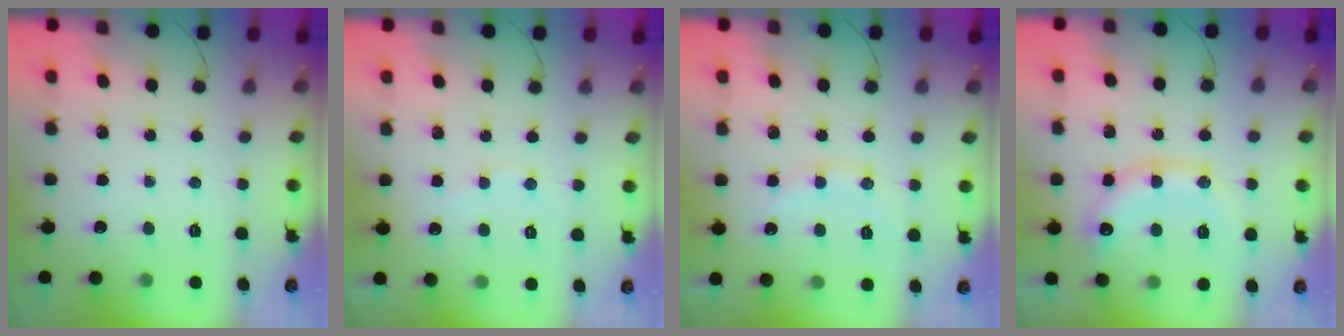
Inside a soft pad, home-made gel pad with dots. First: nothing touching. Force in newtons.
{"total": 5.7, "press": 5.7, "slide": 0.9}
{"total": 9.2, "press": 9.2, "slide": 0.9}
{"total": 13.6, "press": 13.5, "slide": 1.3}